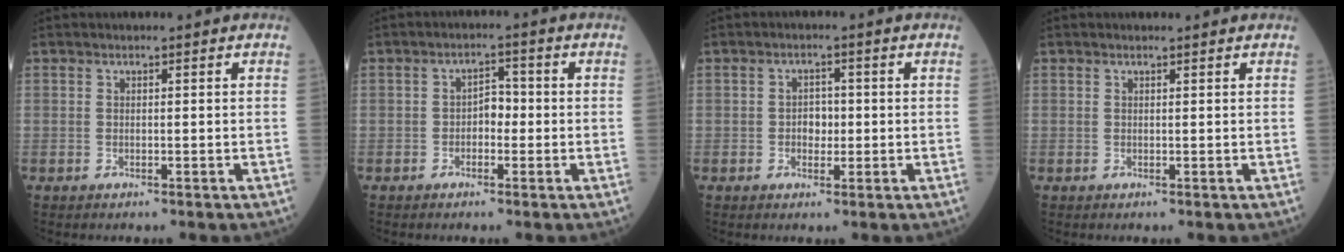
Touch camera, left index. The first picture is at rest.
{"total": 2.7, "force": [-0.5, 1.6, 2.1], "torque": [-0.026, 0.012, -0.013]}
{"total": 2.5, "force": [-0.2, 1.8, 1.8], "torque": [-0.025, 0.005, -0.002]}
{"total": 1.1, "force": [1.1, 0.0, 0.3], "torque": [-0.008, 0.006, 0.017]}